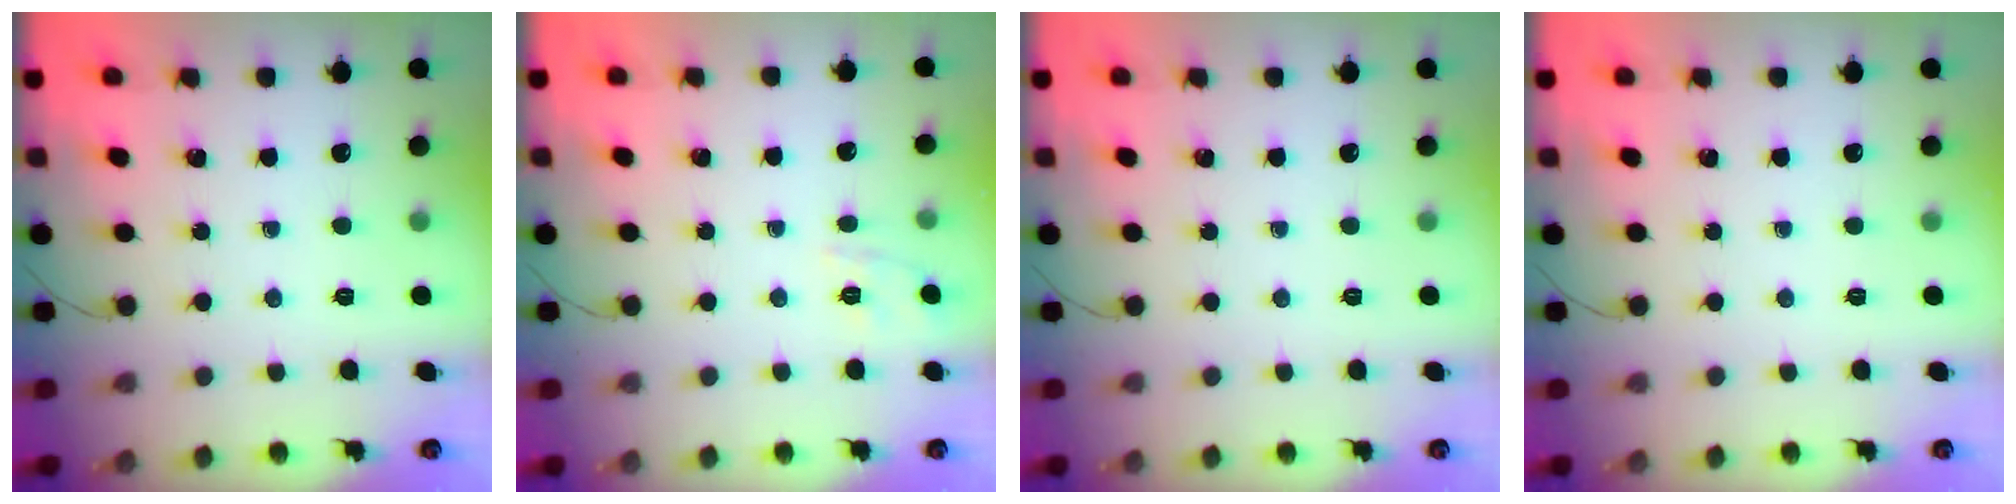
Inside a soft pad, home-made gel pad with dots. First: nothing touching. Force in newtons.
{"total": 1.7, "press": 0.1, "slide": 1.7}
{"total": 0.0}
{"total": 0.0}